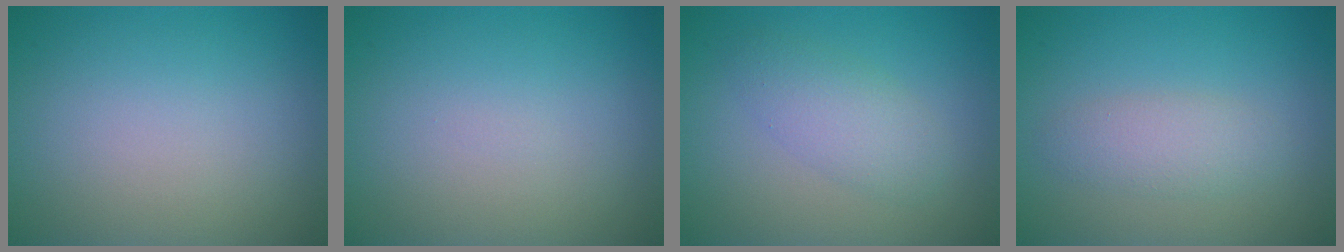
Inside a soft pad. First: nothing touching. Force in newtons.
{"total": 0.0}
{"total": 2.9, "press": 2.9, "slide": 0.1}
{"total": 2.3, "press": 2.3, "slide": 0.1}